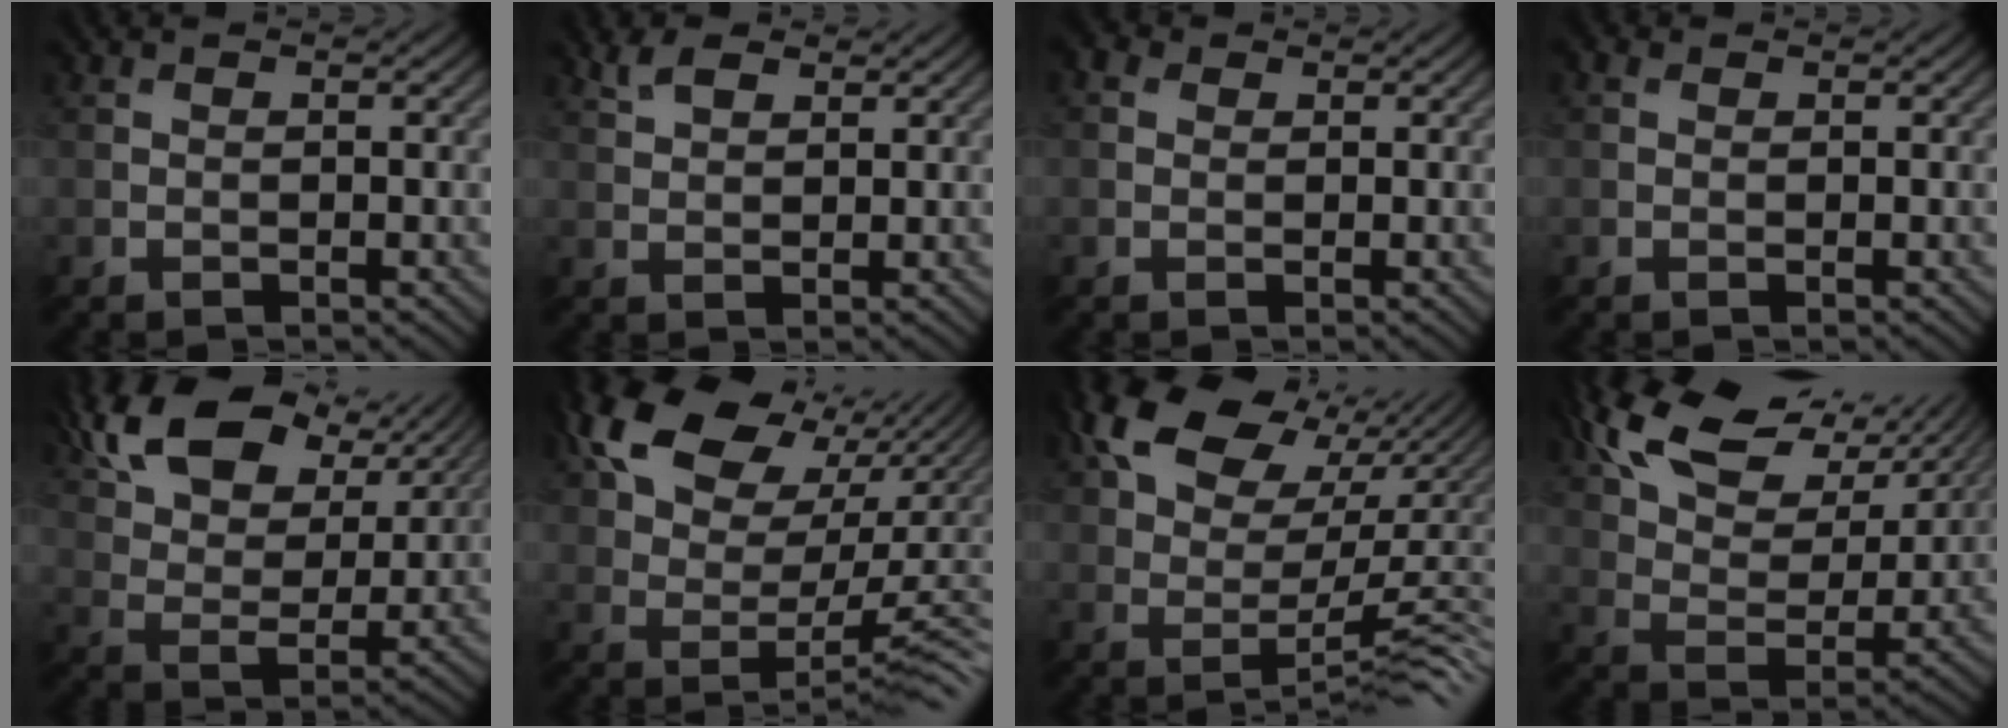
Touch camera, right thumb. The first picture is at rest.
{"total": 3.4, "force": [2.7, 1.5, 1.5], "torque": [-0.039, 0.006, 0.060]}
{"total": 1.4, "force": [0.3, 1.3, 0.4], "torque": [-0.006, 0.001, 0.002]}
{"total": 0.9, "force": [0.2, 0.8, 0.2], "torque": [-0.004, 0.000, 0.001]}
{"total": 15.2, "force": [9.1, 7.5, 9.6], "torque": [-0.192, 0.021, 0.139]}
{"total": 13.3, "force": [6.0, 7.3, 9.4], "torque": [-0.162, 0.005, 0.113]}
{"total": 13.2, "force": [4.8, 7.0, 10.1], "torque": [-0.162, 0.009, 0.086]}
{"total": 14.7, "force": [9.0, 7.2, 9.0], "torque": [-0.185, 0.011, 0.160]}